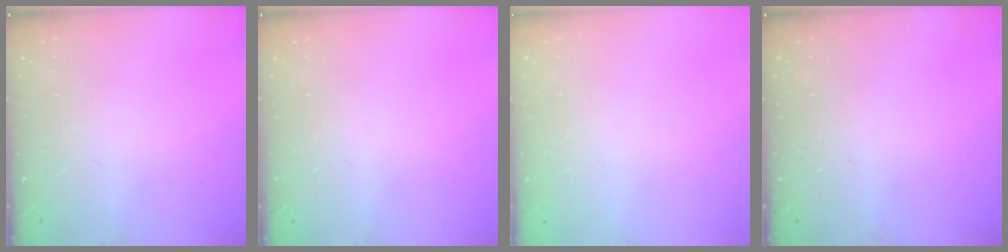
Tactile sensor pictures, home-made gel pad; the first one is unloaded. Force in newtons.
{"total": 0.0}
{"total": 0.0}
{"total": 0.0}